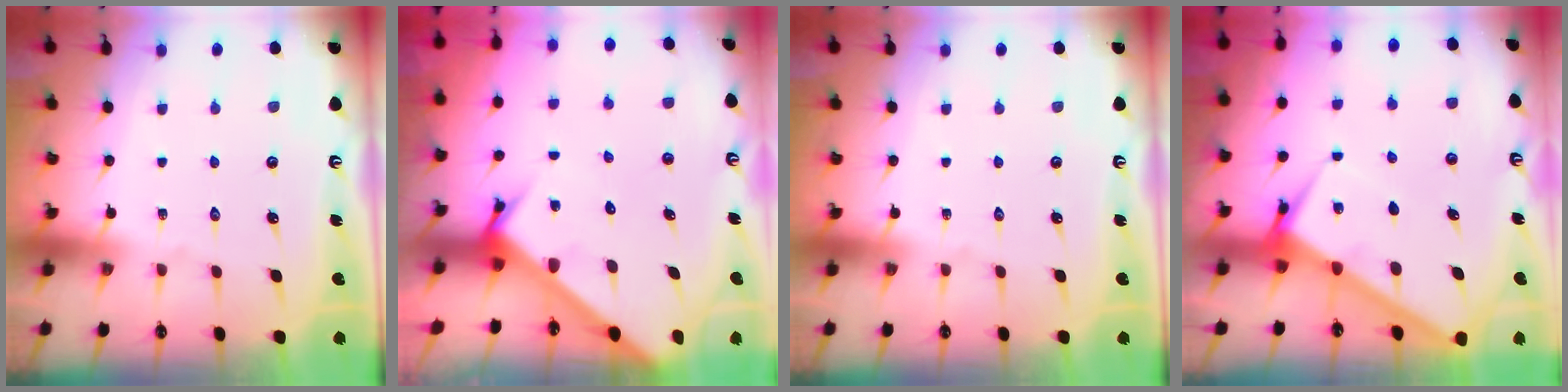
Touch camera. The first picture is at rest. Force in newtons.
{"total": 4.6, "press": 4.6, "slide": 0.3}
{"total": 0.0}
{"total": 6.2, "press": 6.1, "slide": 0.6}